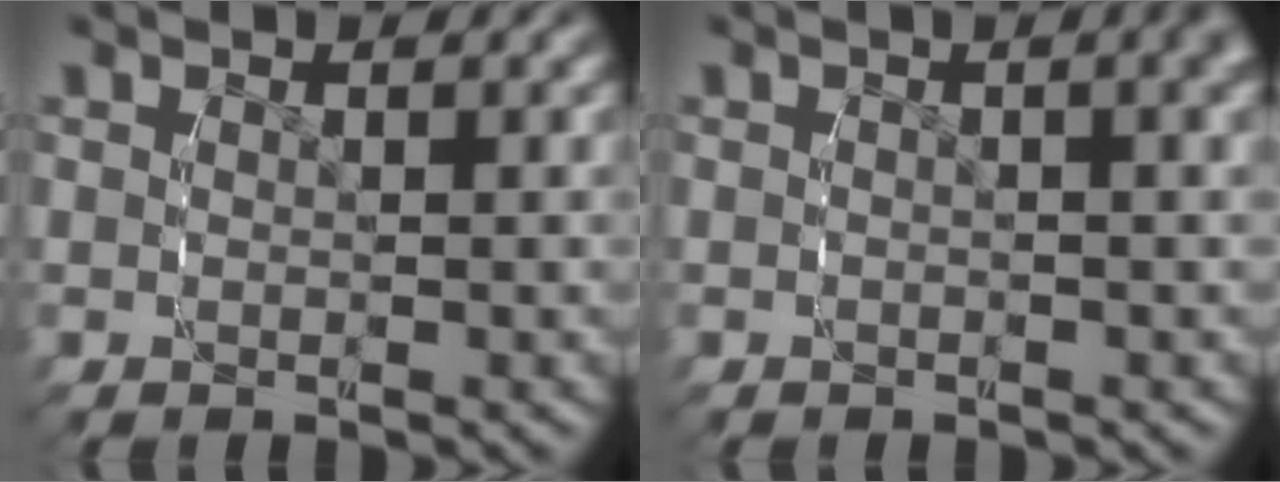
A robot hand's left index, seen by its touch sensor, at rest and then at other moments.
{"total": 1.7, "force": [0.2, 0.2, 1.7], "torque": [-0.014, 0.005, -0.001]}